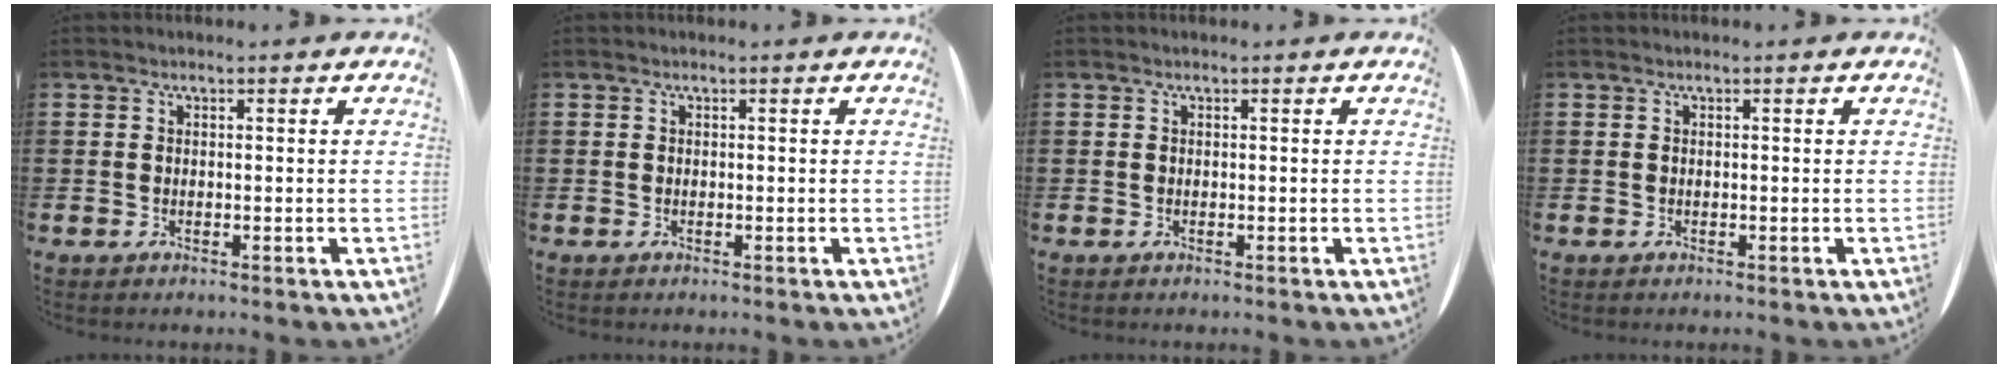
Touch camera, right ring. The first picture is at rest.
{"total": 0.0}
{"total": 0.0}
{"total": 0.0}